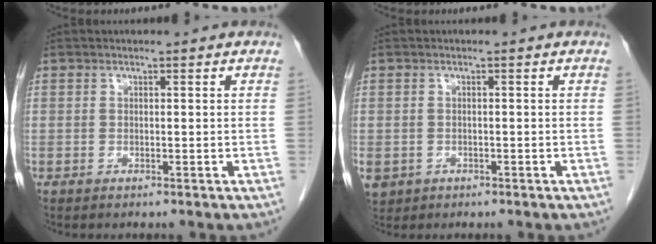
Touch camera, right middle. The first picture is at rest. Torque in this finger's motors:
{"motor_torque": [0.65, -0.31, 0.43, 0.10]}